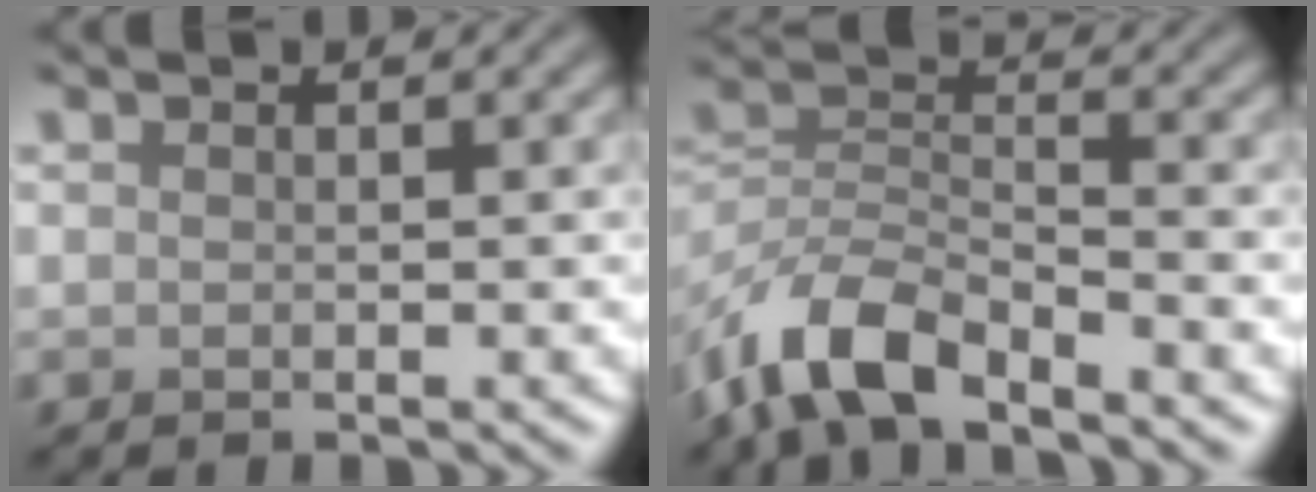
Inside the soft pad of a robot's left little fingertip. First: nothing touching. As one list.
[{"total": 6.9, "force": [-5.1, 2.5, 3.9], "torque": [-0.072, 0.000, -0.108]}]